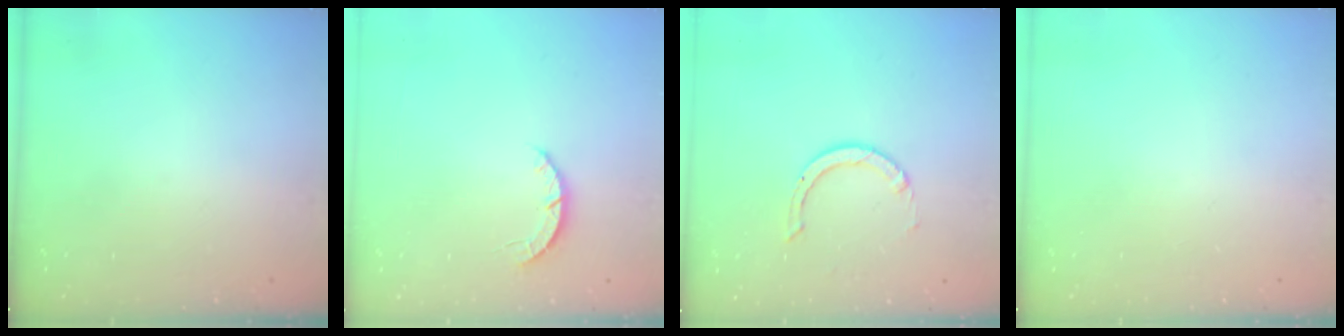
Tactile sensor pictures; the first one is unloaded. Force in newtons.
{"total": 2.8, "press": 2.8, "slide": 0.4}
{"total": 2.8, "press": 2.8, "slide": 0.2}
{"total": 0.0}